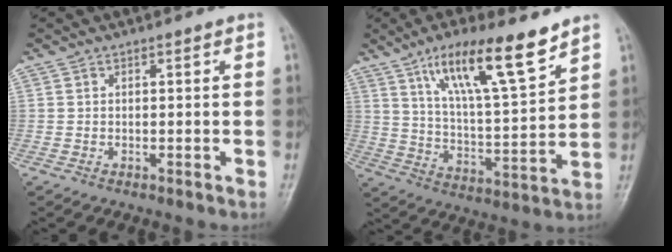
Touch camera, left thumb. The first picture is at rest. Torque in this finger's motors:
{"motor_torque": [0.69, 0.60, 1.65, -1.13, 0.36]}